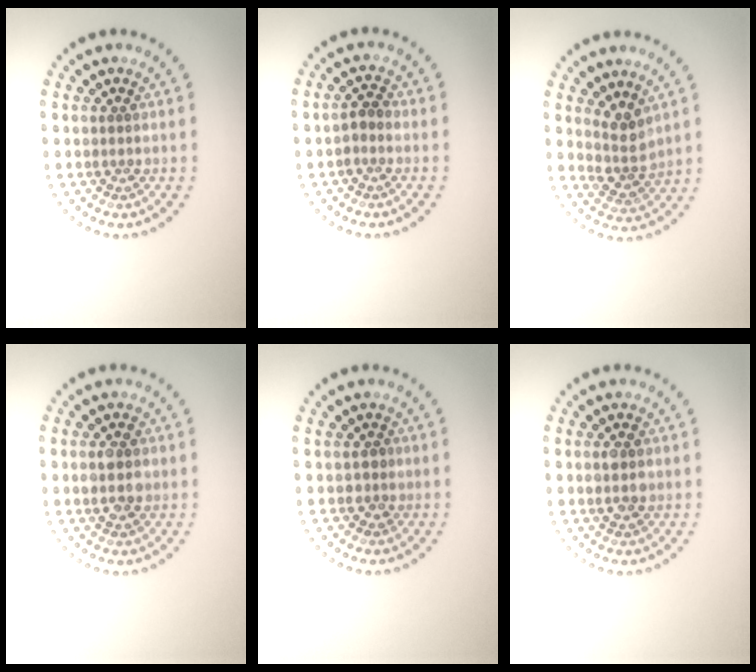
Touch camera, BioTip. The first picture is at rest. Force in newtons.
{"total": 1.1, "press": 1.0, "slide": 0.6}
{"total": 2.7, "press": 2.2, "slide": 1.5}
{"total": 2.6, "press": 2.6, "slide": 0.2}
{"total": 1.1, "press": 1.0, "slide": 0.4}
{"total": 1.8, "press": 1.8, "slide": 0.3}